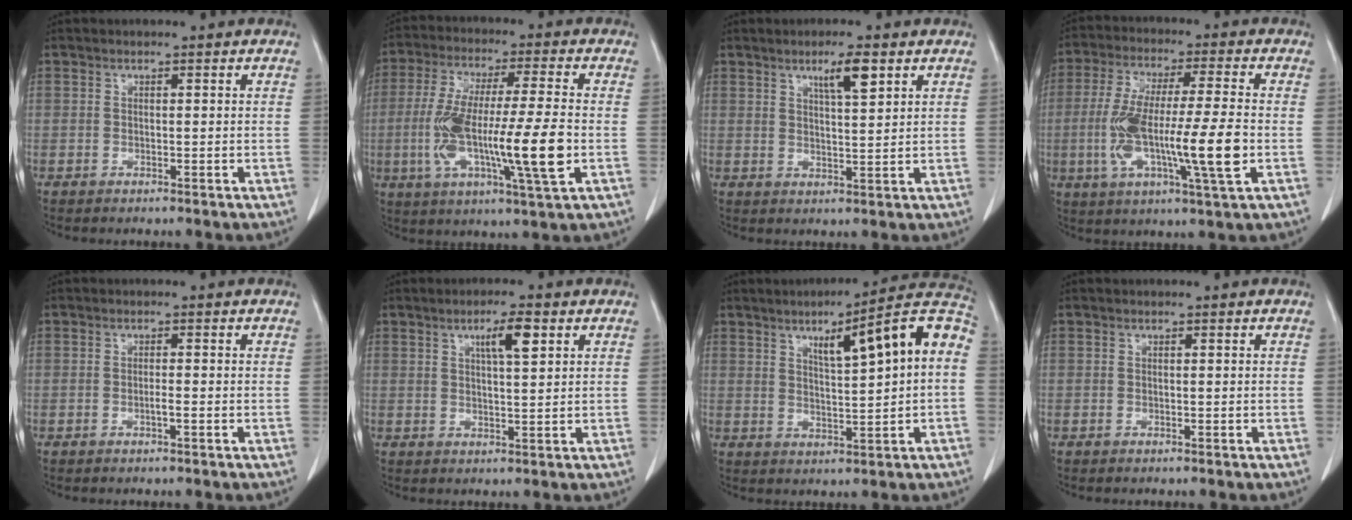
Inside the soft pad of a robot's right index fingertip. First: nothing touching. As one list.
[{"total": 16.8, "force": [-3.0, 1.1, 16.5], "torque": [-0.312, -0.010, -0.053]}, {"total": 4.8, "force": [2.7, 0.5, 3.9], "torque": [-0.066, -0.001, 0.047]}, {"total": 15.7, "force": [-2.8, 1.0, 15.4], "torque": [-0.294, -0.008, -0.050]}, {"total": 1.0, "force": [-0.4, 0.0, 0.9], "torque": [-0.015, 0.003, -0.005]}, {"total": 4.7, "force": [2.2, 0.6, 4.1], "torque": [-0.070, 0.001, 0.038]}, {"total": 13.6, "force": [3.2, 1.3, 13.1], "torque": [-0.184, 0.030, 0.042]}, {"total": 0.0}]